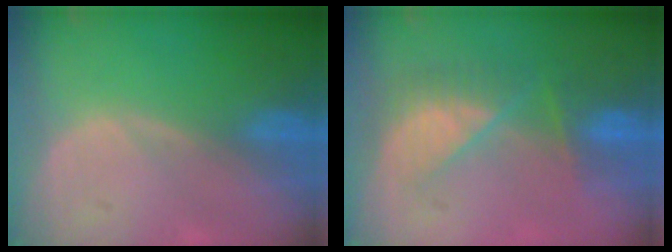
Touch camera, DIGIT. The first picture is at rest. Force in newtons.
{"total": 7.7, "press": 7.0, "slide": 3.2}